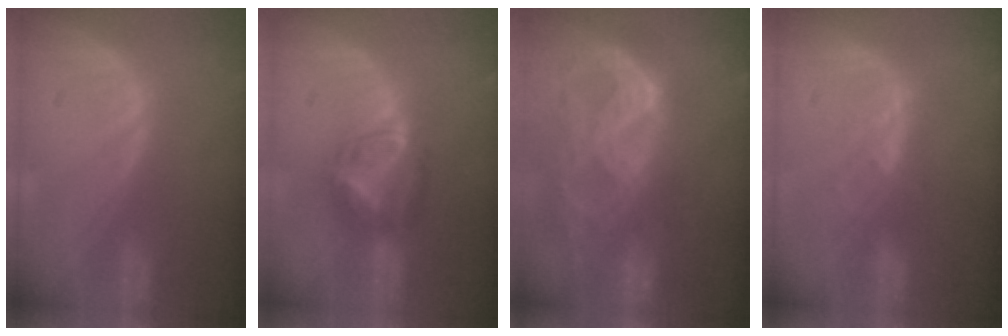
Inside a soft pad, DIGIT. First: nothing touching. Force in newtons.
{"total": 6.9, "press": 6.1, "slide": 3.1}
{"total": 11.4, "press": 9.7, "slide": 6.1}
{"total": 2.9, "press": 2.8, "slide": 0.7}